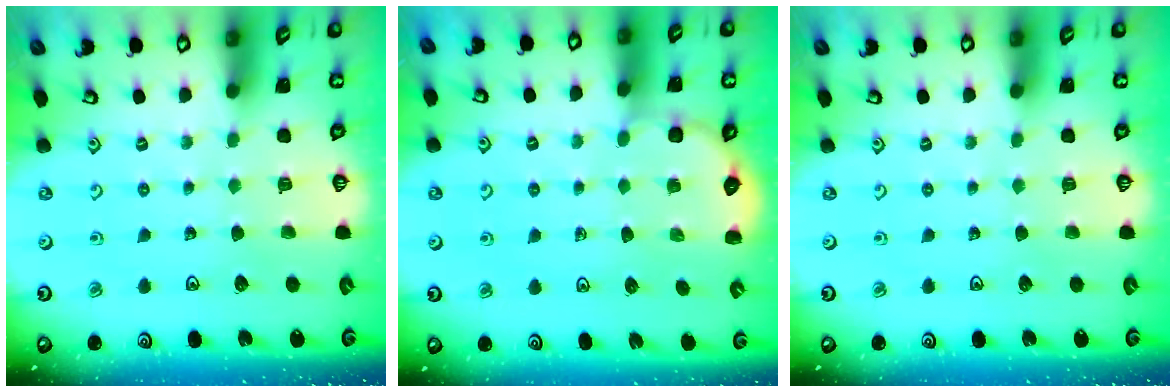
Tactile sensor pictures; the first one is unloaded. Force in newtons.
{"total": 2.7, "press": 2.7, "slide": 0.3}
{"total": 0.0}